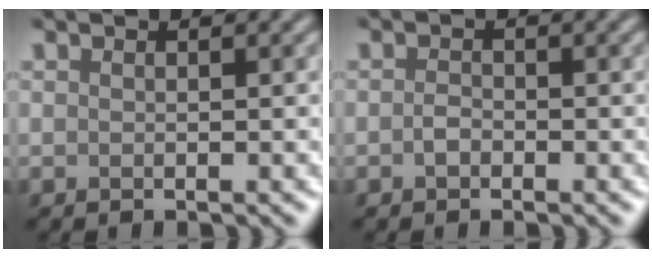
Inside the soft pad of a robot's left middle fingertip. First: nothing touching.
{"total": 1.0, "force": [-0.4, 0.7, 0.6], "torque": [-0.016, 0.000, -0.010]}